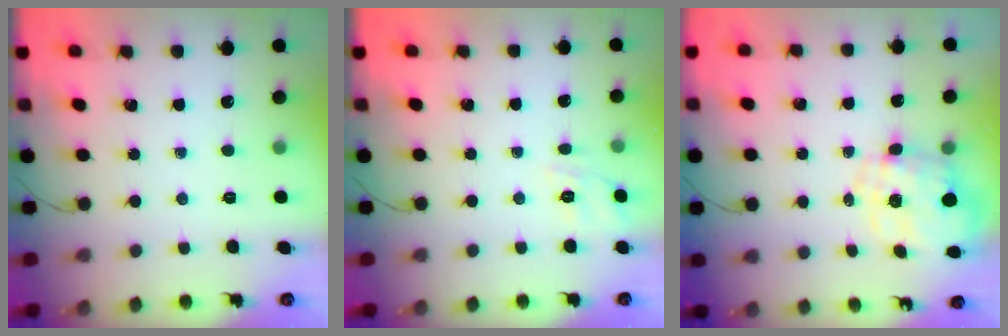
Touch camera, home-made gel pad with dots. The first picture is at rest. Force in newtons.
{"total": 8.0, "press": 7.8, "slide": 1.8}
{"total": 3.5, "press": 3.1, "slide": 1.7}